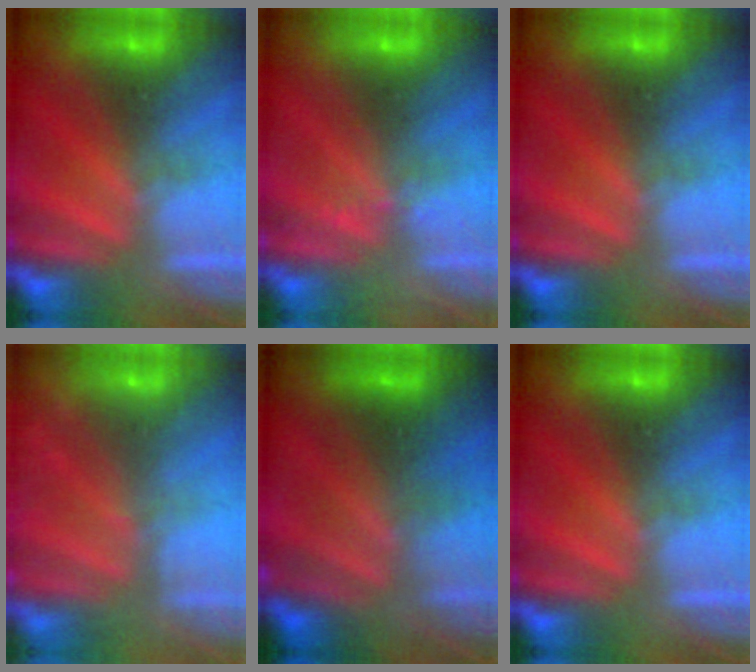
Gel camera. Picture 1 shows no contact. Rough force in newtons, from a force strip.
{"total": 2.1}
{"total": 0.0}
{"total": 6.4}
{"total": 4.8}
{"total": 0.0}